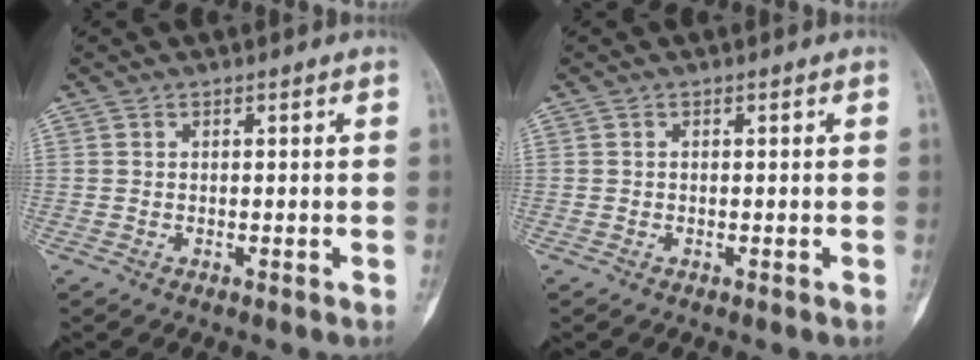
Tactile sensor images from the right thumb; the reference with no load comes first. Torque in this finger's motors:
{"motor_torque": [0.17, -0.49, 0.03, 0.08, -0.03]}